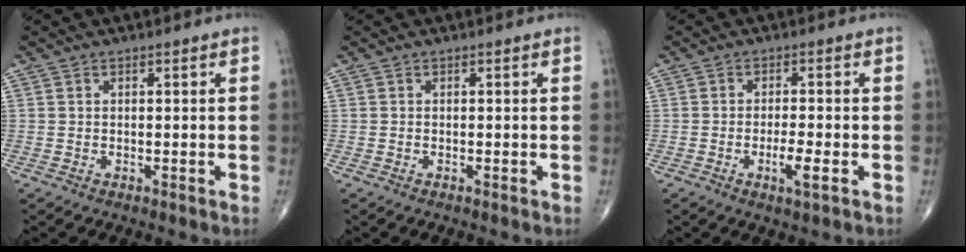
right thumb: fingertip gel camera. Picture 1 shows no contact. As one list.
[{"total": 0.0}, {"total": 4.1, "force": [-1.5, 0.8, 3.7], "torque": [-0.072, -0.002, -0.028]}]